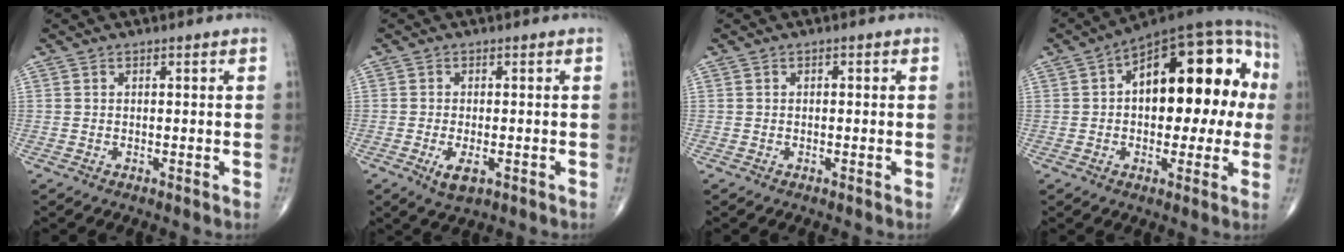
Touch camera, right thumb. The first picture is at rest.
{"total": 3.8, "force": [-1.5, 1.6, 3.1], "torque": [-0.055, -0.008, -0.020]}
{"total": 0.7, "force": [0.1, 0.3, 0.5], "torque": [-0.004, 0.002, -0.001]}
{"total": 23.0, "force": [2.8, 11.9, 19.5], "torque": [-0.237, 0.043, 0.028]}